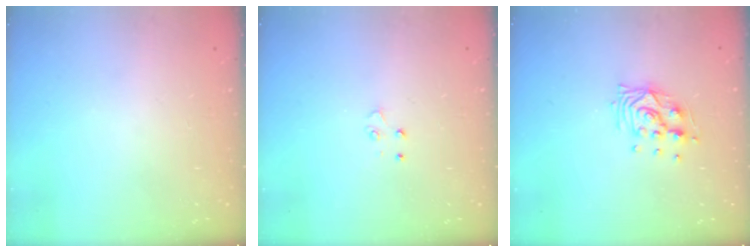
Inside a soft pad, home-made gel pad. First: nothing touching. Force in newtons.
{"total": 3.5, "press": 3.5, "slide": 0.3}
{"total": 9.5, "press": 9.5, "slide": 0.4}